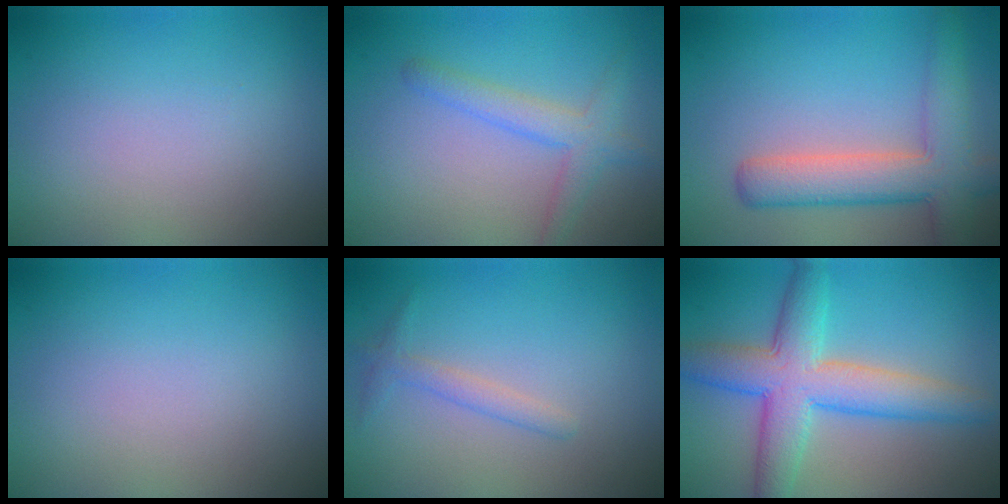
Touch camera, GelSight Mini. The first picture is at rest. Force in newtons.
{"total": 2.8, "press": 2.8, "slide": 0.2}
{"total": 6.0, "press": 6.0, "slide": 0.5}
{"total": 0.0}
{"total": 1.4, "press": 1.4, "slide": 0.1}
{"total": 7.1, "press": 7.1, "slide": 0.2}